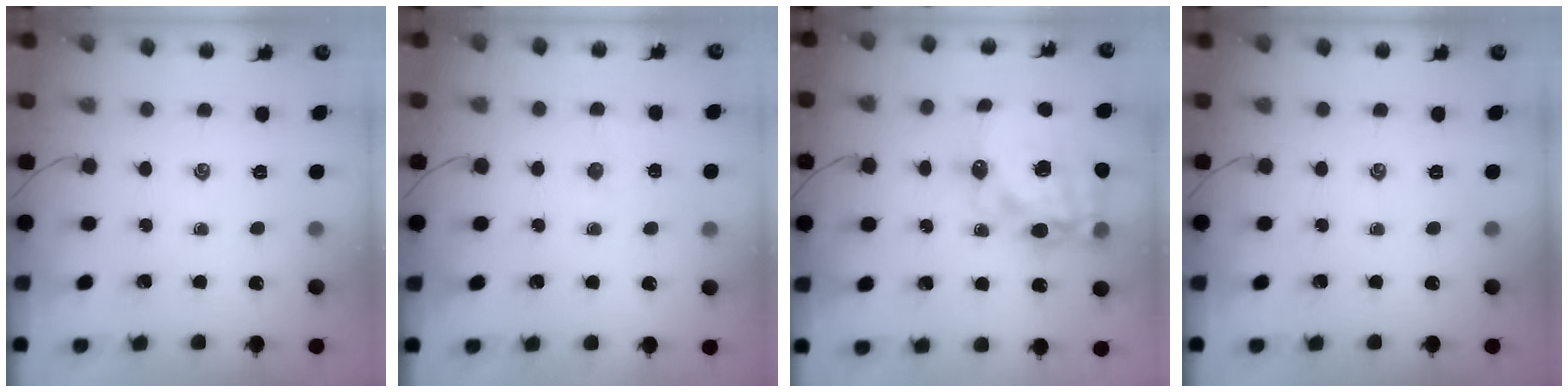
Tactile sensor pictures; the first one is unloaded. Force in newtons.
{"total": 2.9, "press": 2.8, "slide": 0.7}
{"total": 20.8, "press": 20.3, "slide": 4.6}
{"total": 0.0}